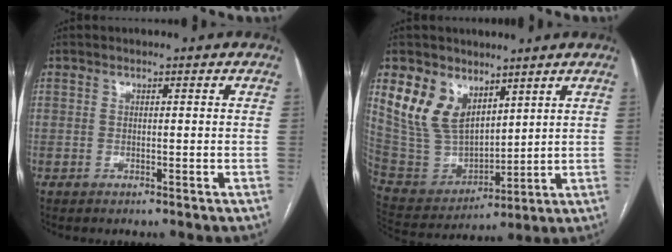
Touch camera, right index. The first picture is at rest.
{"total": 12.7, "force": [5.8, 6.7, 9.1], "torque": [-0.203, 0.009, 0.128]}